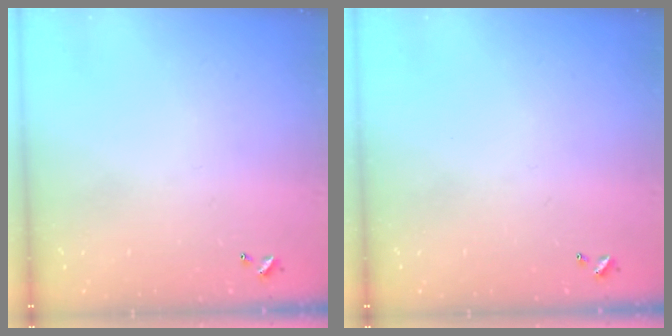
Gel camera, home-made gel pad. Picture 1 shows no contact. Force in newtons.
{"total": 0.0}